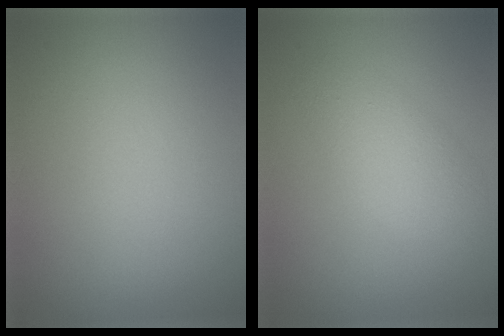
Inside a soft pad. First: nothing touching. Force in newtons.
{"total": 2.8, "press": 2.8, "slide": 0.2}